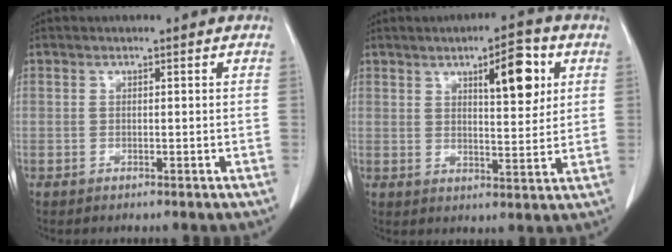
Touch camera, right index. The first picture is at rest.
{"total": 8.0, "force": [3.3, 2.2, 6.9], "torque": [-0.101, 0.004, 0.048]}